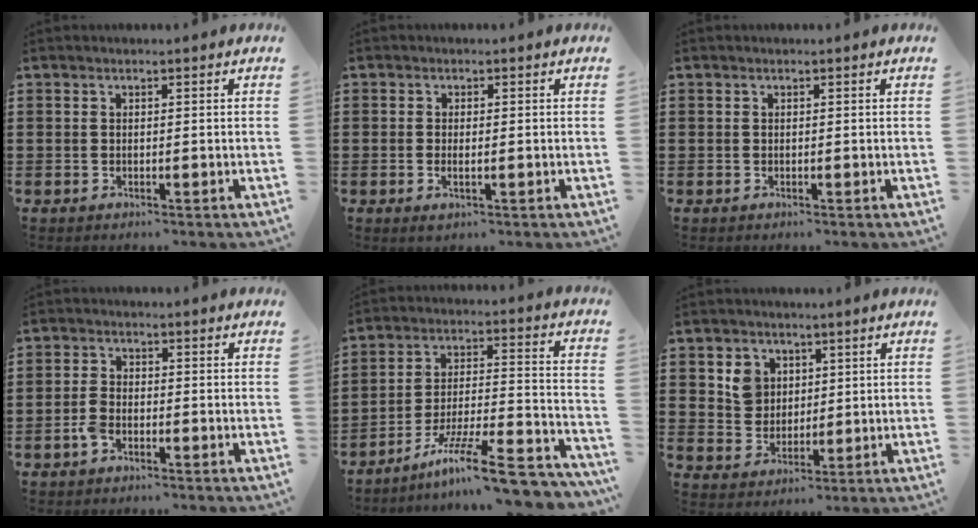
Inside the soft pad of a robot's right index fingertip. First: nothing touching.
{"total": 1.6, "force": [-0.4, 0.5, 1.5], "torque": [-0.027, 0.000, -0.007]}
{"total": 0.0}
{"total": 3.0, "force": [-1.5, 1.4, 2.1], "torque": [-0.053, -0.001, -0.033]}
{"total": 13.0, "force": [-9.7, 1.4, 8.5], "torque": [-0.129, 0.023, -0.175]}
{"total": 5.1, "force": [2.1, 4.4, 1.5], "torque": [-0.041, 0.012, 0.037]}